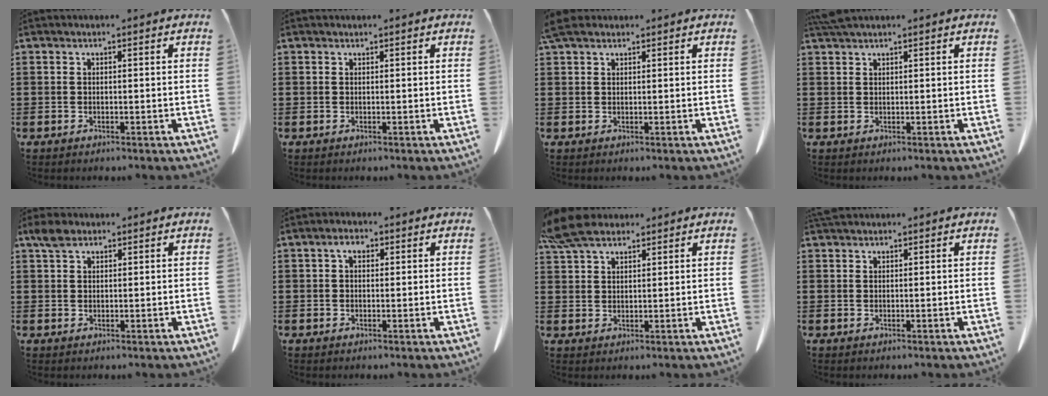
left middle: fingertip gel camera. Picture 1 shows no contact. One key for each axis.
{"total": 0.0}
{"total": 2.5, "fx": 1.9, "fy": 1.0, "fz": 1.2, "tx": -0.030, "ty": 0.006, "tz": 0.037}
{"total": 2.1, "fx": 1.8, "fy": 0.2, "fz": 1.1, "tx": -0.025, "ty": 0.001, "tz": 0.033}
{"total": 2.7, "fx": 1.9, "fy": 1.6, "fz": 1.3, "tx": -0.031, "ty": 0.008, "tz": 0.034}
{"total": 2.0, "fx": 0.7, "fy": 1.2, "fz": 1.4, "tx": -0.033, "ty": 0.008, "tz": 0.012}
{"total": 6.8, "fx": 5.4, "fy": 2.4, "fz": 3.3, "tx": -0.082, "ty": 0.001, "tz": 0.104}
{"total": 1.4, "fx": 1.3, "fy": 0.5, "fz": 0.3, "tx": -0.011, "ty": 0.002, "tz": 0.025}